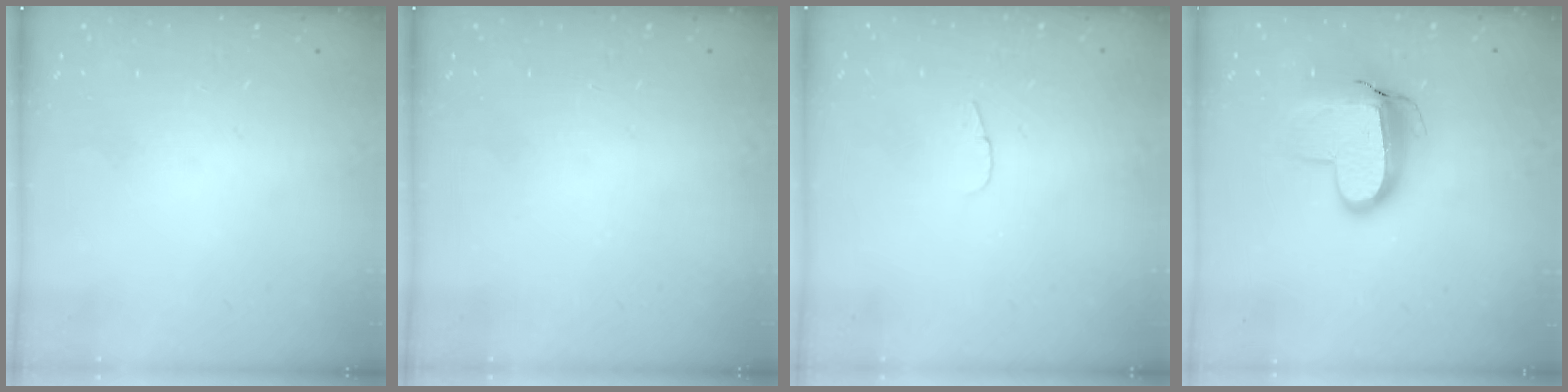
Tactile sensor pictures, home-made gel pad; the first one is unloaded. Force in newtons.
{"total": 0.0}
{"total": 3.8, "press": 3.8, "slide": 0.4}
{"total": 11.8, "press": 11.8, "slide": 1.2}